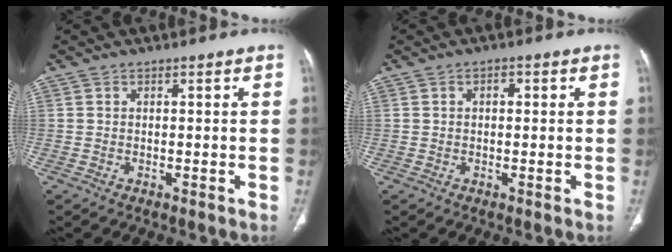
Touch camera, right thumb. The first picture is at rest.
{"total": 1.7, "force": [0.4, 1.0, 1.3], "torque": [-0.020, 0.007, 0.006]}